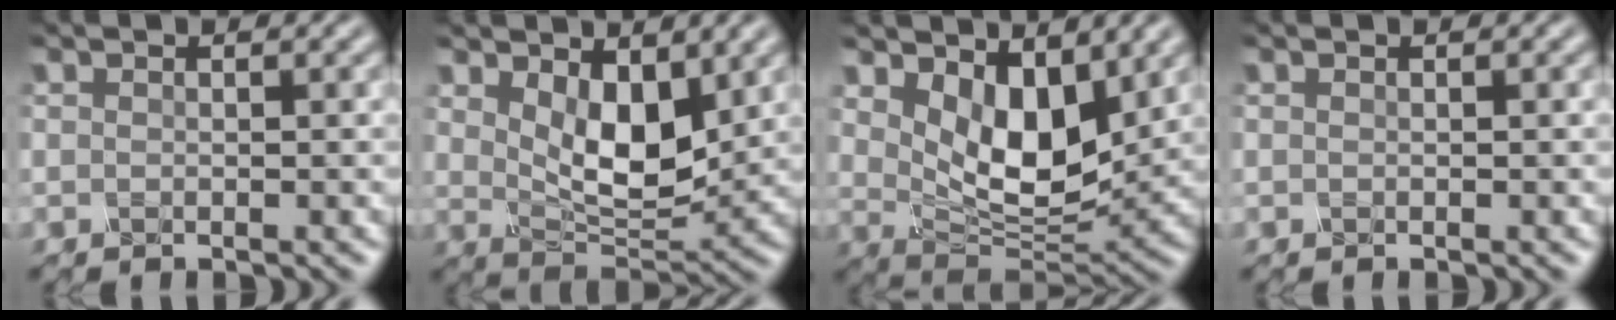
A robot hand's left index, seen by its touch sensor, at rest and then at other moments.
{"total": 5.4, "force": [1.8, 2.6, 4.3], "torque": [-0.085, -0.013, 0.049]}
{"total": 5.8, "force": [2.4, 3.1, 4.3], "torque": [-0.084, -0.021, 0.052]}
{"total": 0.0}